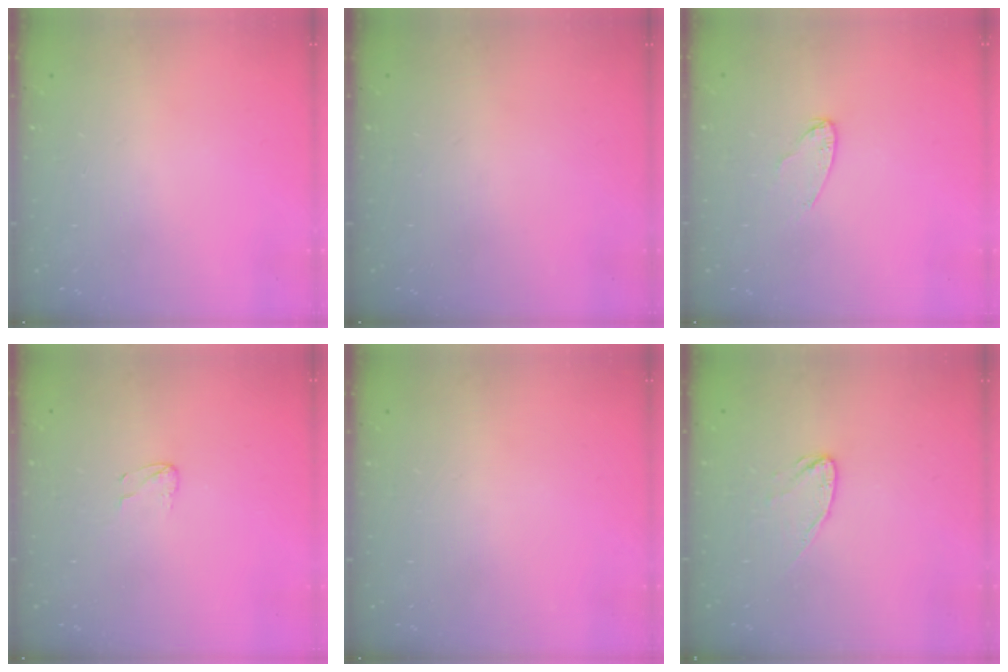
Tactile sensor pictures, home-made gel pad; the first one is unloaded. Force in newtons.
{"total": 0.0}
{"total": 5.4, "press": 5.3, "slide": 0.6}
{"total": 3.3, "press": 3.3, "slide": 0.3}
{"total": 0.0}
{"total": 6.1, "press": 6.1, "slide": 0.3}